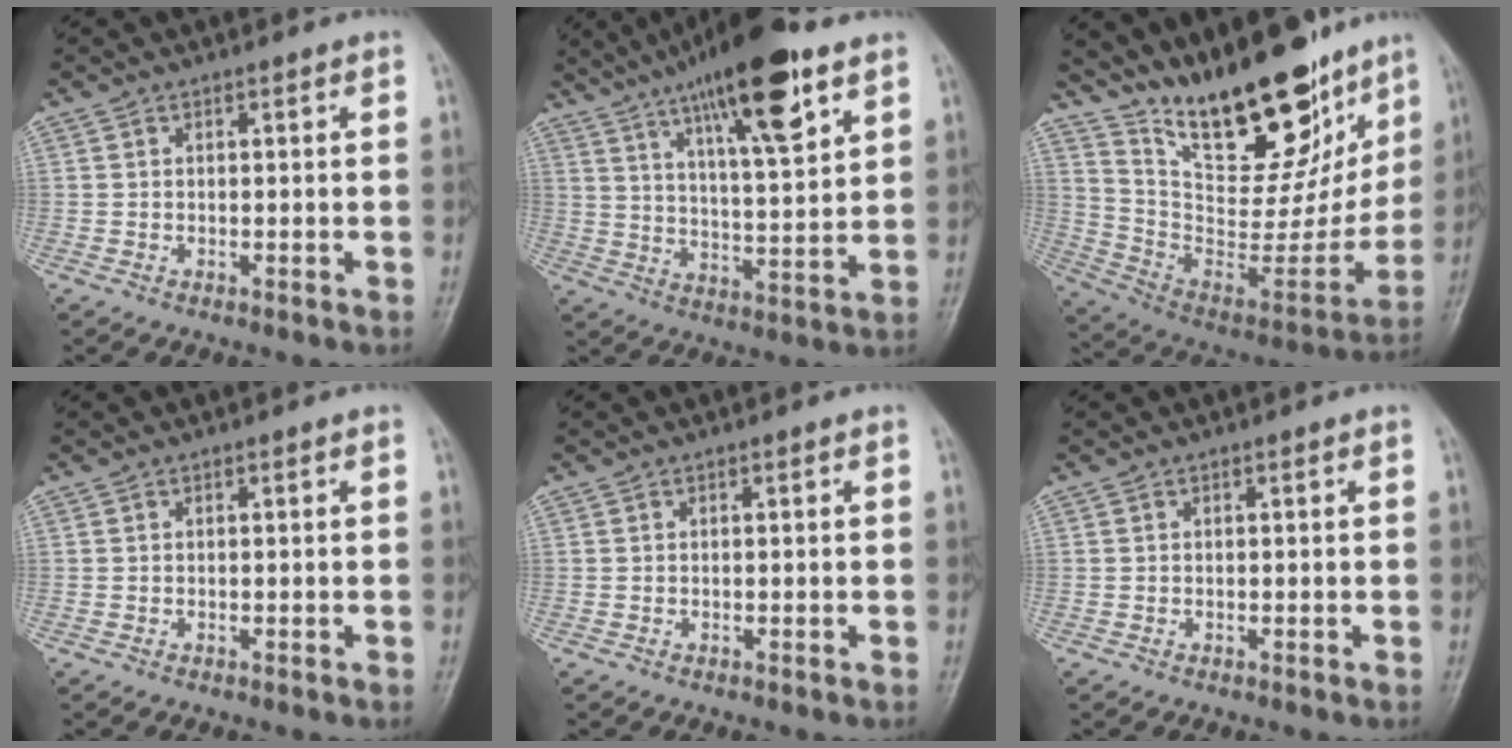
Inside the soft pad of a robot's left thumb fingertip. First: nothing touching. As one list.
[{"total": 19.0, "force": [11.0, 4.5, 14.8], "torque": [-0.224, -0.038, 0.184]}, {"total": 27.2, "force": [19.4, 10.5, 15.9], "torque": [-0.201, -0.099, 0.327]}, {"total": 0.0}, {"total": 0.0}, {"total": 0.0}]